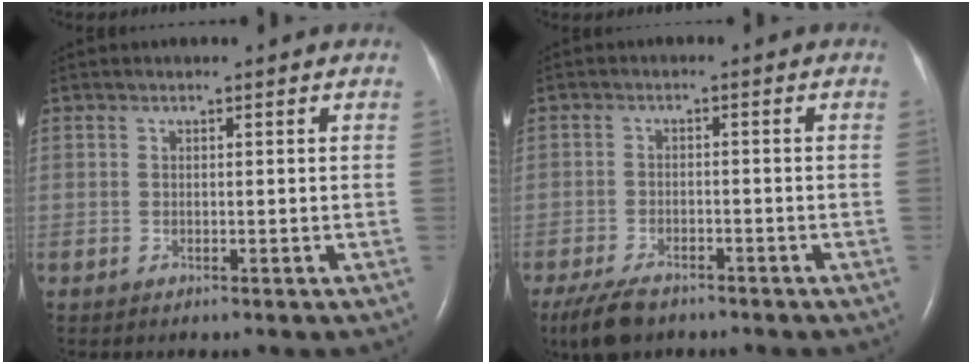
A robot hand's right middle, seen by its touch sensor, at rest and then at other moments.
{"total": 6.4, "force": [-5.0, 2.5, 3.2], "torque": [-0.065, -0.010, -0.083]}